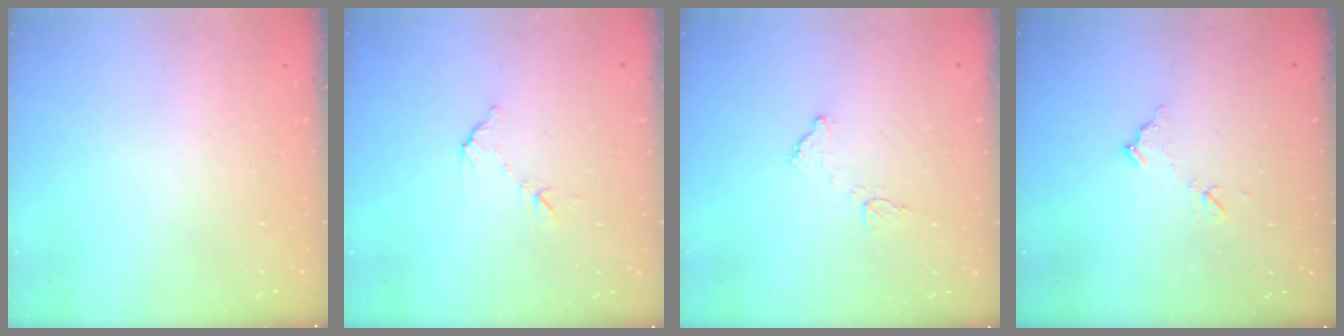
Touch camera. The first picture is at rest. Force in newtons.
{"total": 7.0, "press": 6.9, "slide": 0.3}
{"total": 8.2, "press": 8.2, "slide": 0.4}
{"total": 7.8, "press": 7.8, "slide": 0.4}